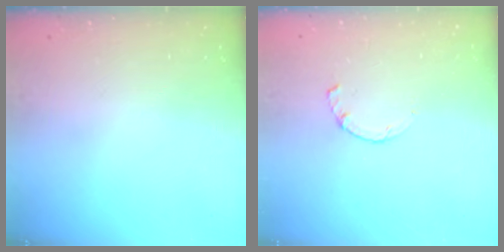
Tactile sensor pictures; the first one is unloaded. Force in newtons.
{"total": 1.7, "press": 1.7, "slide": 0.3}